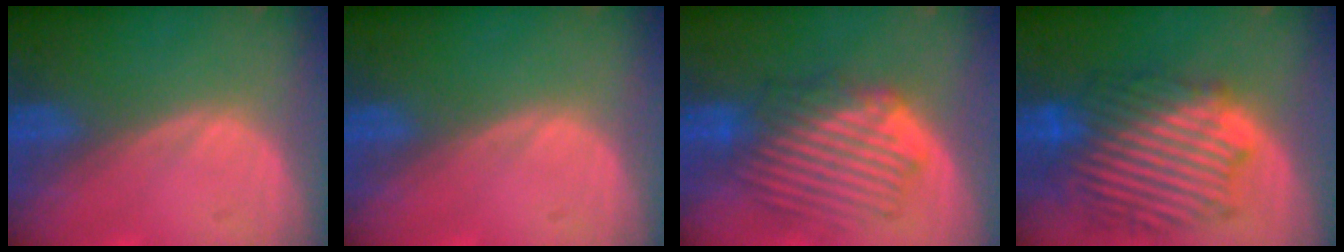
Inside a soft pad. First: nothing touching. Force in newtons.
{"total": 0.0}
{"total": 8.9, "press": 8.2, "slide": 3.4}
{"total": 11.3, "press": 11.2, "slide": 0.6}